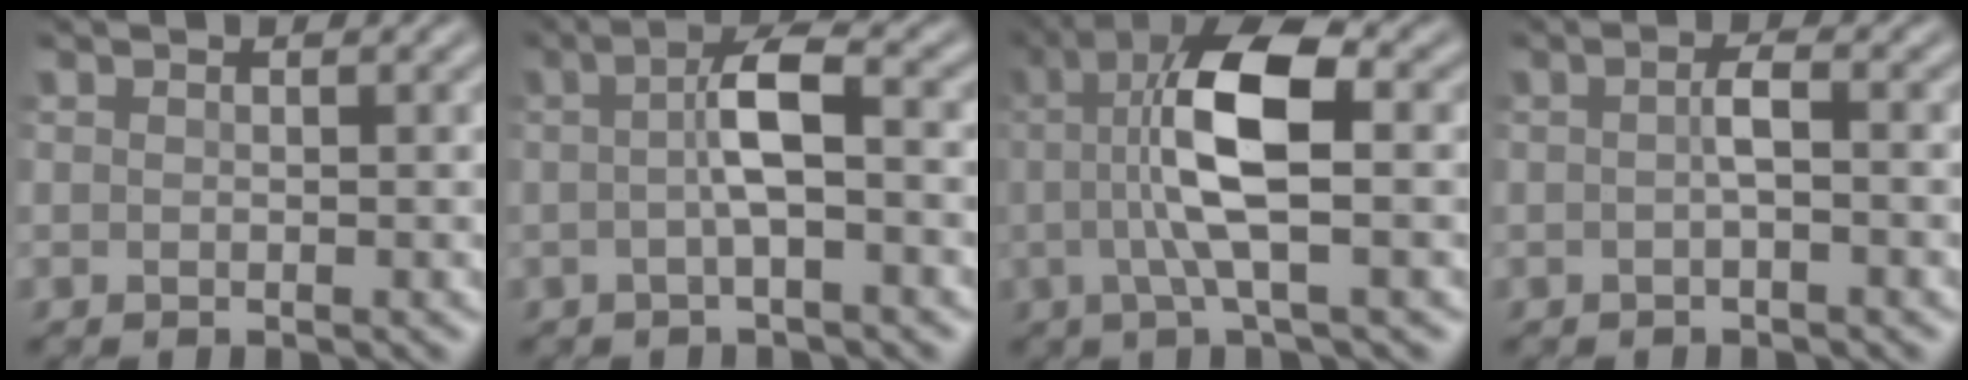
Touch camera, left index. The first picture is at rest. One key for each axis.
{"total": 4.0, "fx": -0.2, "fy": 0.8, "fz": 3.9, "tx": -0.075, "ty": 0.010, "tz": -0.008}
{"total": 7.6, "fx": 0.9, "fy": 2.0, "fz": 7.3, "tx": -0.144, "ty": 0.015, "tz": 0.010}
{"total": 1.6, "fx": -0.3, "fy": 0.4, "fz": 1.6, "tx": -0.034, "ty": 0.003, "tz": -0.004}